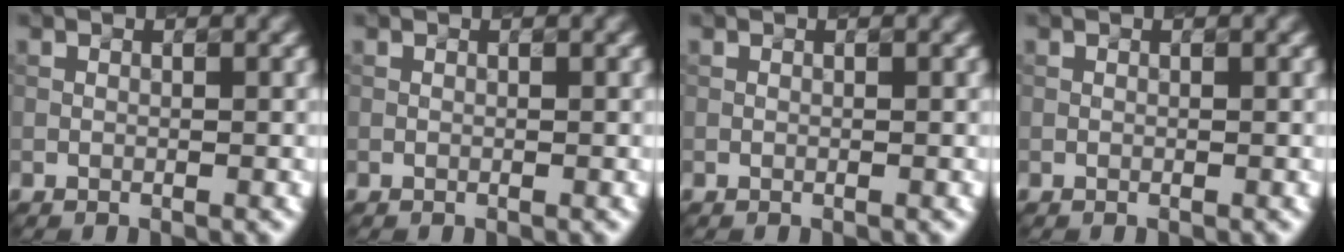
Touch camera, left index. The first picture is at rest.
{"total": 0.0}
{"total": 0.0}
{"total": 0.0}